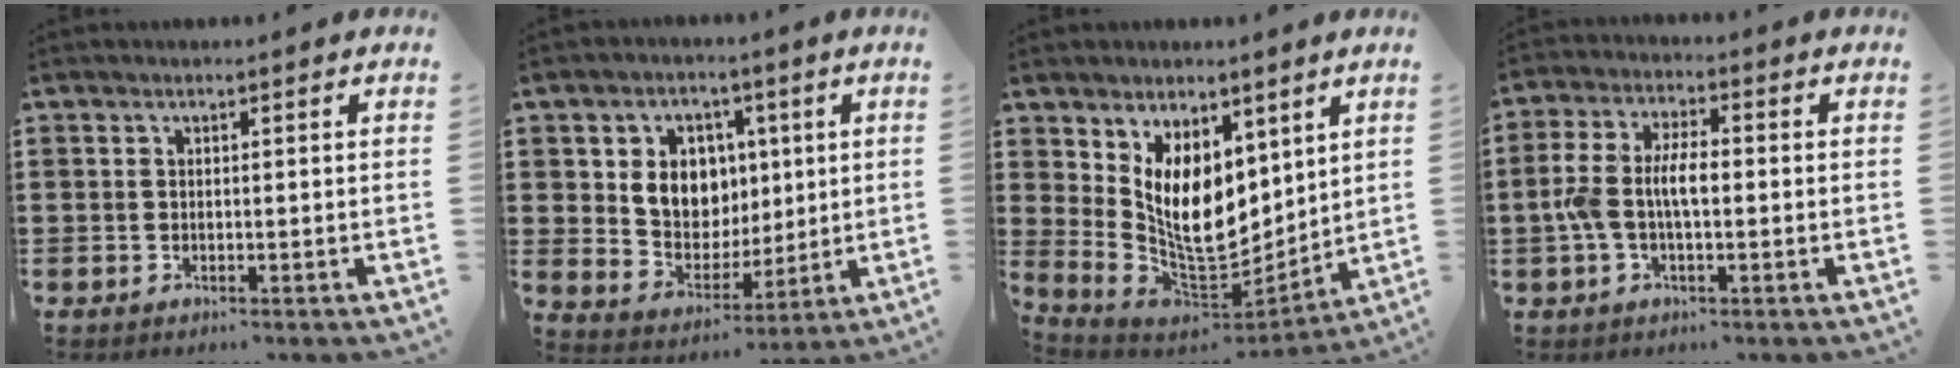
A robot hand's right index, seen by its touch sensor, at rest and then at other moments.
{"total": 8.3, "force": [2.1, 7.4, 3.3], "torque": [-0.084, 0.011, 0.039]}
{"total": 11.1, "force": [4.0, 6.8, 7.8], "torque": [-0.150, -0.029, 0.075]}
{"total": 6.5, "force": [-0.9, 2.9, 5.8], "torque": [-0.130, -0.001, -0.024]}